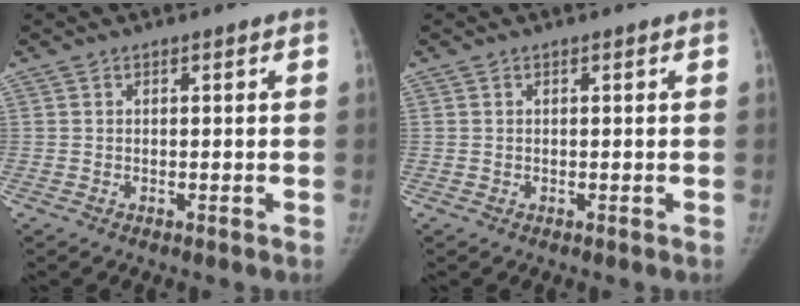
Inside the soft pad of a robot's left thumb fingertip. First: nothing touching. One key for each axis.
{"total": 0.0}